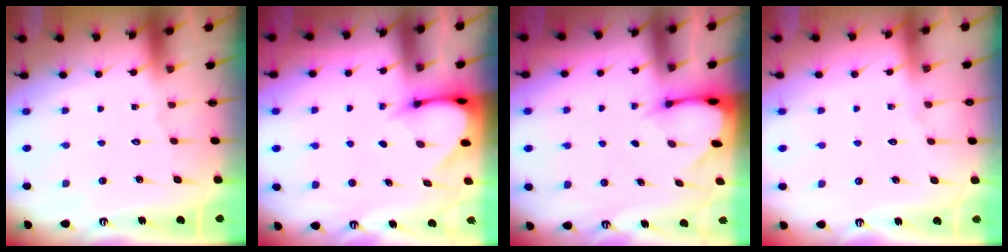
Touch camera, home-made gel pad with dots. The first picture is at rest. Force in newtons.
{"total": 3.4, "press": 3.4, "slide": 0.1}
{"total": 2.3, "press": 2.3, "slide": 0.1}
{"total": 3.5, "press": 3.5, "slide": 0.5}